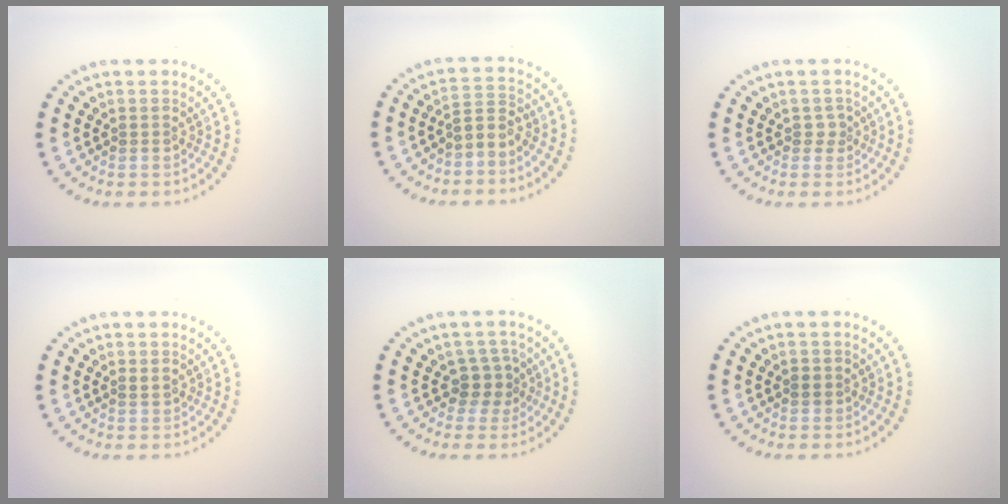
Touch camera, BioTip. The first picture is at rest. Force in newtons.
{"total": 2.0, "press": 1.5, "slide": 1.3}
{"total": 0.9, "press": 0.7, "slide": 0.6}
{"total": 0.8, "press": 0.8, "slide": 0.1}
{"total": 2.5, "press": 2.0, "slide": 1.5}
{"total": 0.9, "press": 0.8, "slide": 0.3}